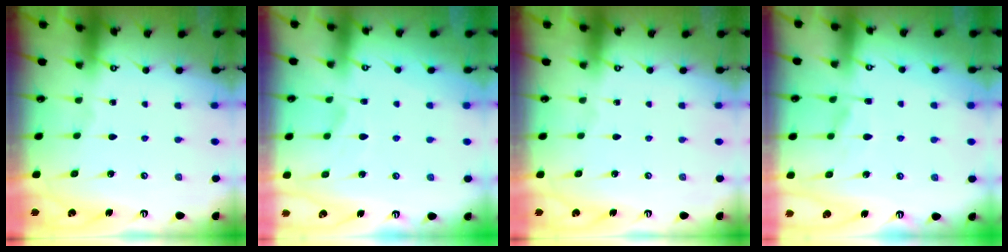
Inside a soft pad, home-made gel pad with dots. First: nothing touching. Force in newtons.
{"total": 2.2, "press": 1.9, "slide": 1.2}
{"total": 0.0}
{"total": 1.3, "press": 0.6, "slide": 1.1}